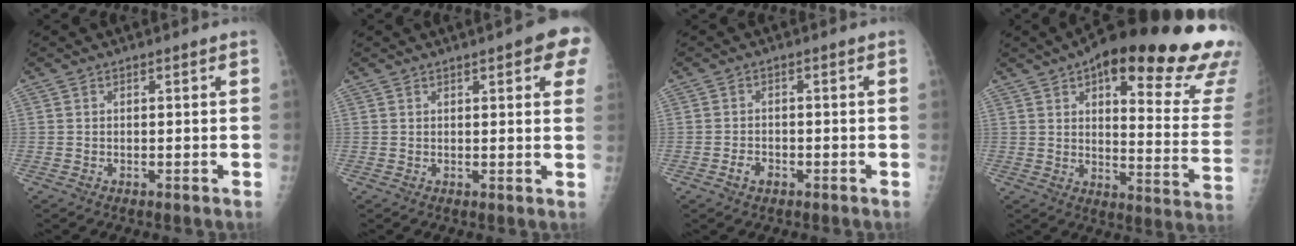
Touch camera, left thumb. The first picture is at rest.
{"total": 7.3, "force": [3.5, 1.8, 6.2], "torque": [-0.052, -0.005, 0.035]}
{"total": 2.2, "force": [-1.4, 1.5, 1.0], "torque": [-0.014, 0.008, -0.021]}
{"total": 30.3, "force": [18.4, 8.8, 22.3], "torque": [-0.227, -0.054, 0.237]}